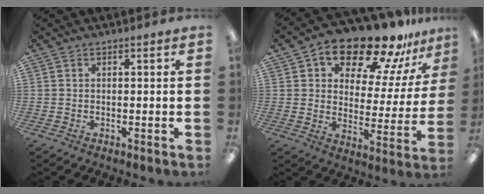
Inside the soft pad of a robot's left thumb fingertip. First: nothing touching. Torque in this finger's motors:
{"motor_torque": [0.40, 0.52, 1.64, -1.12, 0.16]}